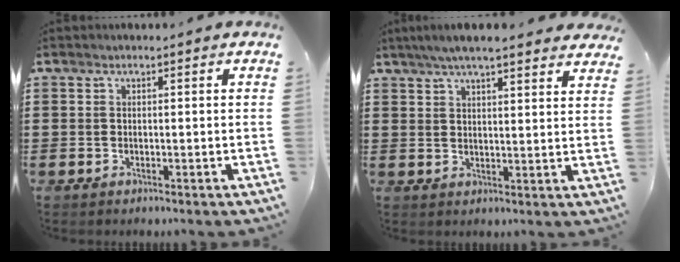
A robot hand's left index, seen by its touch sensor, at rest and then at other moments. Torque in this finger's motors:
{"motor_torque": [2.14, 0.00, 0.56, 0.18]}